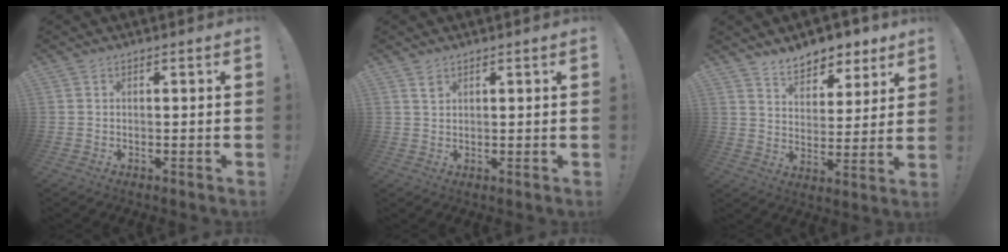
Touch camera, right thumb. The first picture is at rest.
{"total": 1.8, "force": [1.3, 1.1, 0.7], "torque": [0.000, -0.008, 0.021]}
{"total": 9.3, "force": [7.7, 4.4, 2.6], "torque": [-0.032, -0.062, 0.145]}